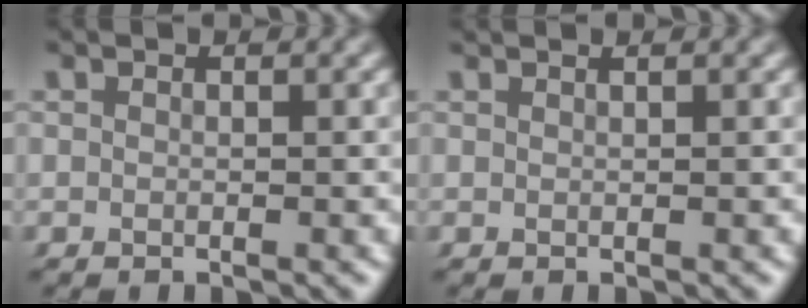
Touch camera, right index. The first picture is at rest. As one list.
[{"total": 0.6, "force": [0.4, -0.3, 0.4], "torque": [-0.004, 0.002, 0.010]}]